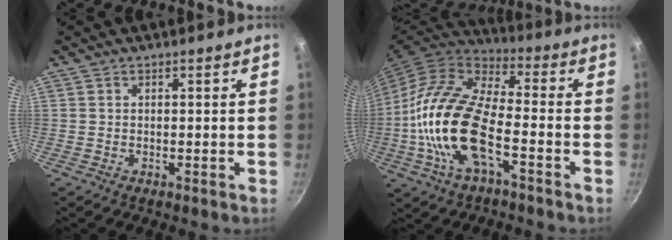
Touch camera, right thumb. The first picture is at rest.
{"total": 19.1, "force": [-5.1, 8.3, 16.4], "torque": [-0.335, 0.031, -0.098]}